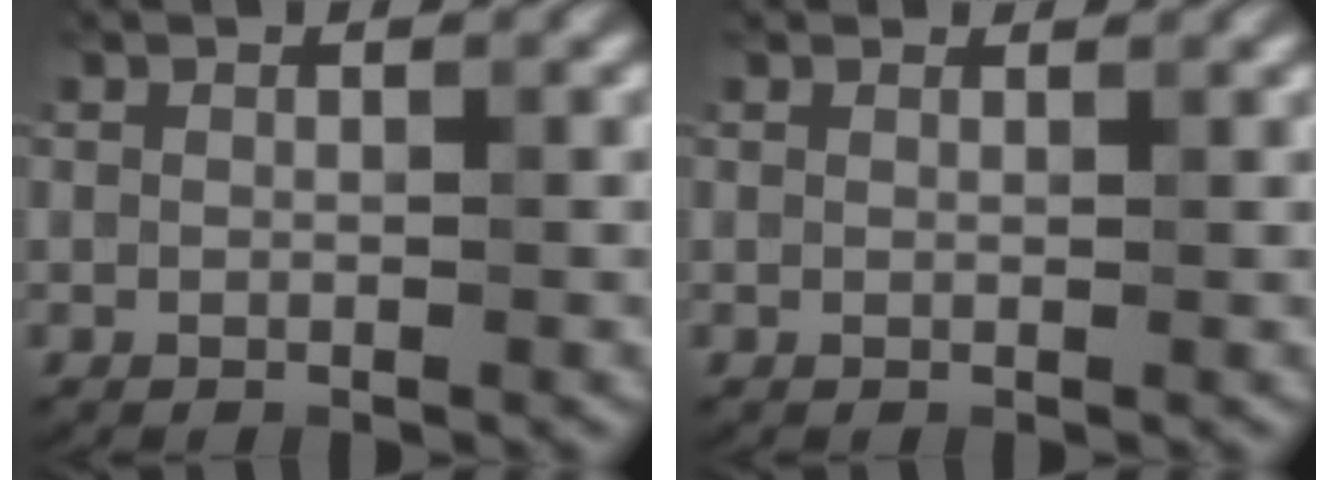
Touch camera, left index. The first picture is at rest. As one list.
[{"total": 1.9, "force": [1.8, 0.3, 0.4], "torque": [-0.019, 0.001, 0.022]}]